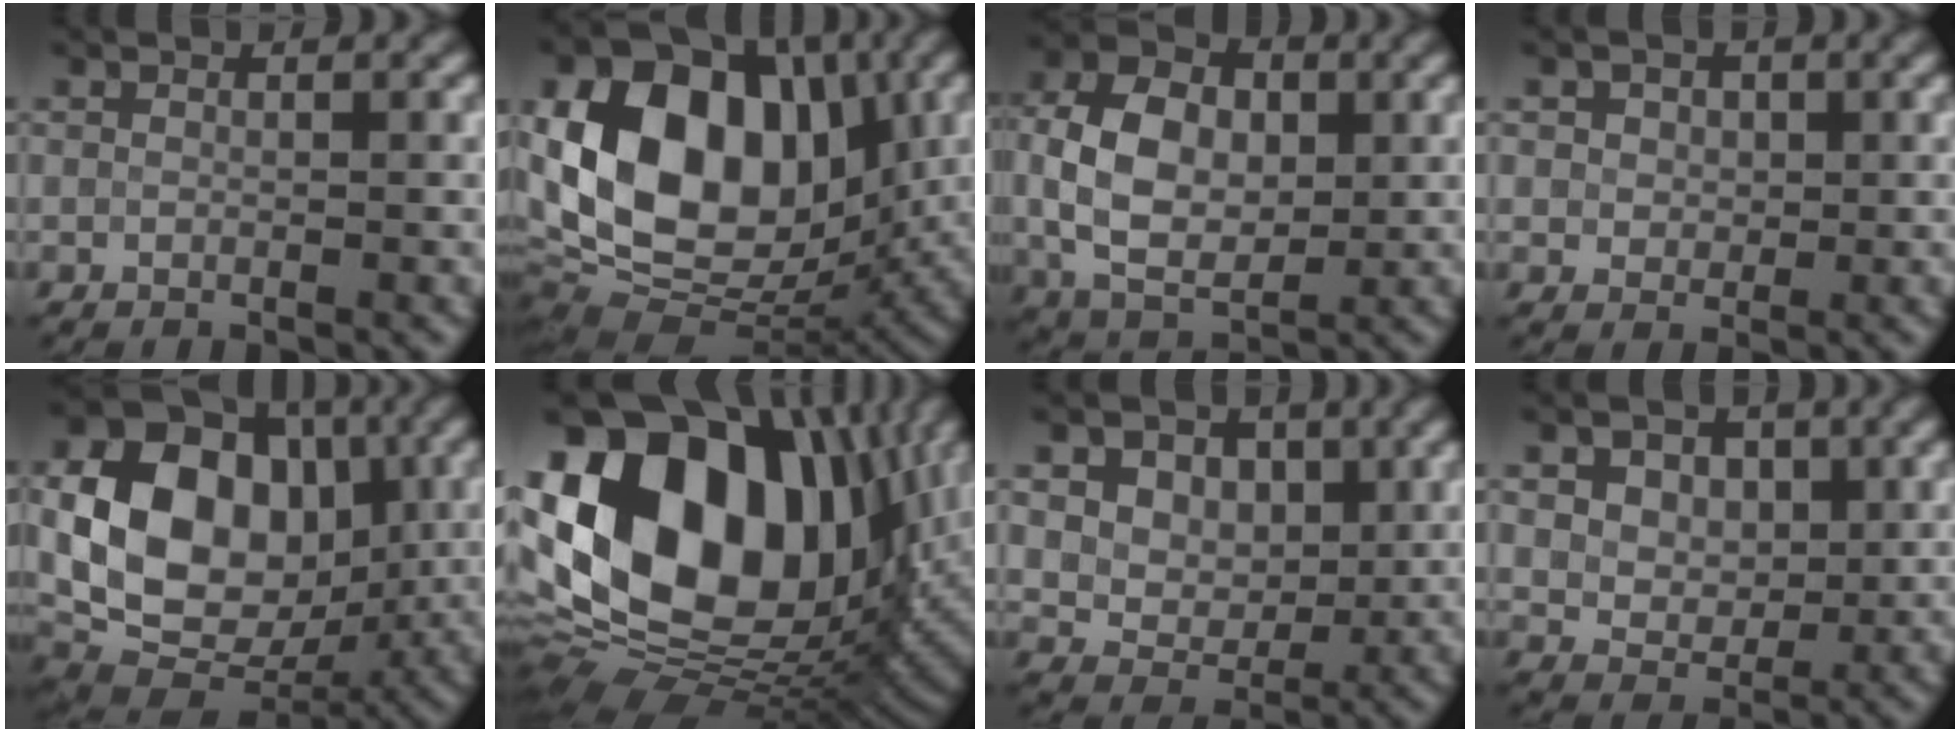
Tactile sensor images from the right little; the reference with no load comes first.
{"total": 14.8, "force": [1.3, 10.2, 10.6], "torque": [-0.184, 0.019, 0.009]}
{"total": 8.4, "force": [0.8, 5.9, 6.0], "torque": [-0.121, 0.006, 0.006]}
{"total": 2.1, "force": [0.7, 1.8, 0.9], "torque": [-0.001, 0.006, 0.003]}
{"total": 12.8, "force": [0.8, 9.3, 8.8], "torque": [-0.153, 0.004, 0.008]}
{"total": 19.4, "force": [3.8, 13.3, 13.6], "torque": [-0.267, 0.027, 0.056]}
{"total": 9.2, "force": [3.7, 7.0, 4.8], "torque": [-0.071, 0.026, 0.051]}
{"total": 7.4, "force": [3.0, 5.4, 4.1], "torque": [-0.074, 0.023, 0.042]}